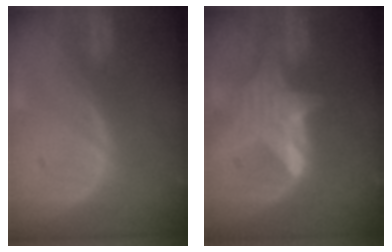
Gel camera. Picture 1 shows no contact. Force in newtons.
{"total": 6.3, "press": 6.2, "slide": 0.7}